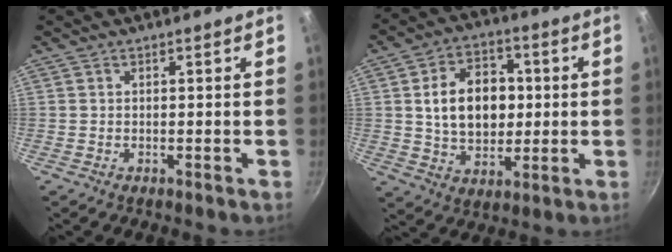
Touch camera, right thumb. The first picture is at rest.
{"total": 14.3, "force": [1.4, 10.3, 9.9], "torque": [-0.123, 0.008, 0.024]}